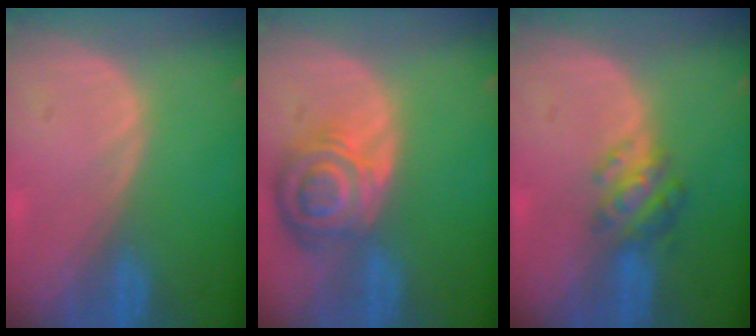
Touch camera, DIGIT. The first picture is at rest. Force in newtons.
{"total": 8.3, "press": 7.3, "slide": 3.9}
{"total": 4.5, "press": 4.5, "slide": 0.6}